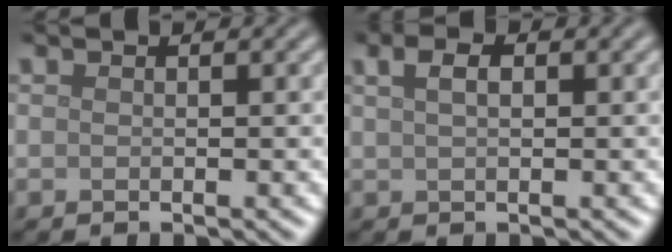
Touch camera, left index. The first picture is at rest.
{"total": 2.5, "force": [1.2, 1.1, 1.9], "torque": [-0.029, 0.005, 0.015]}